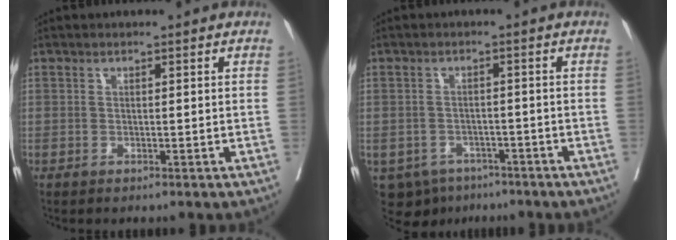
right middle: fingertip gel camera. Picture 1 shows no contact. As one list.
[{"total": 7.7, "force": [-5.1, 5.3, 2.1], "torque": [-0.034, 0.000, -0.070]}]